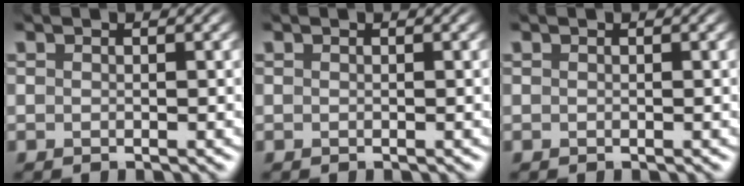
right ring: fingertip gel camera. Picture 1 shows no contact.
{"total": 0.0}
{"total": 0.0}